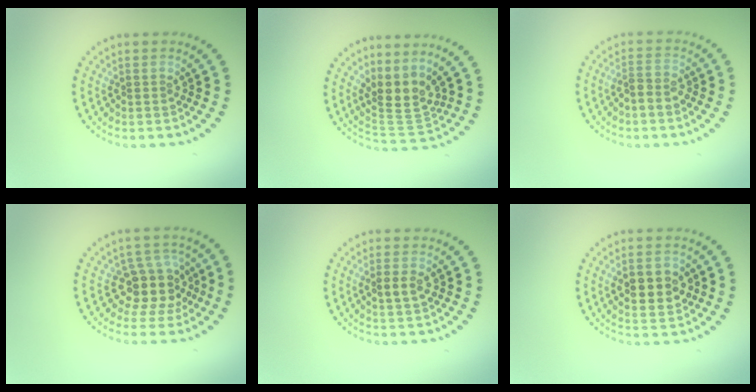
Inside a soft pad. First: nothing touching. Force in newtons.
{"total": 3.6, "press": 2.6, "slide": 2.5}
{"total": 1.7, "press": 1.5, "slide": 0.7}
{"total": 4.1, "press": 3.4, "slide": 2.2}
{"total": 1.9, "press": 1.8, "slide": 0.3}
{"total": 4.4, "press": 4.4, "slide": 0.1}